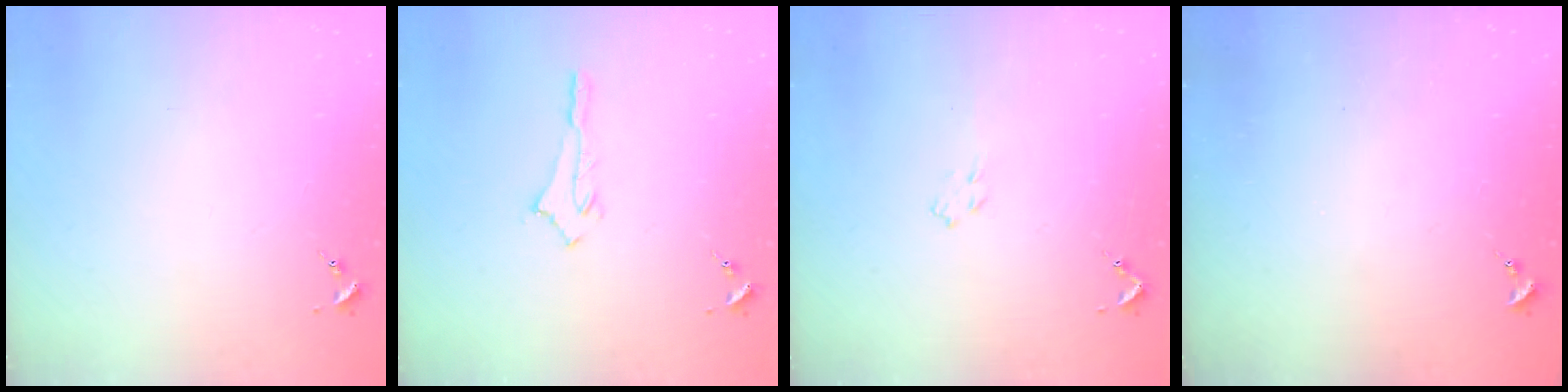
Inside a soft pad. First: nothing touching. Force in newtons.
{"total": 2.9, "press": 2.9, "slide": 0.2}
{"total": 4.2, "press": 4.1, "slide": 0.6}
{"total": 0.0}